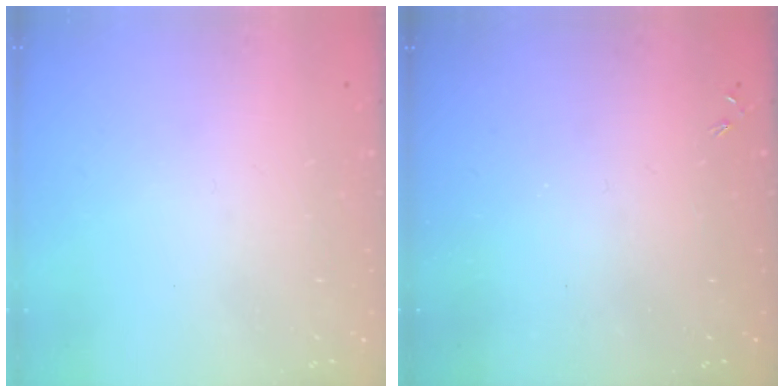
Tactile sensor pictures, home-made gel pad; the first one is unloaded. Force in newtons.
{"total": 0.0}